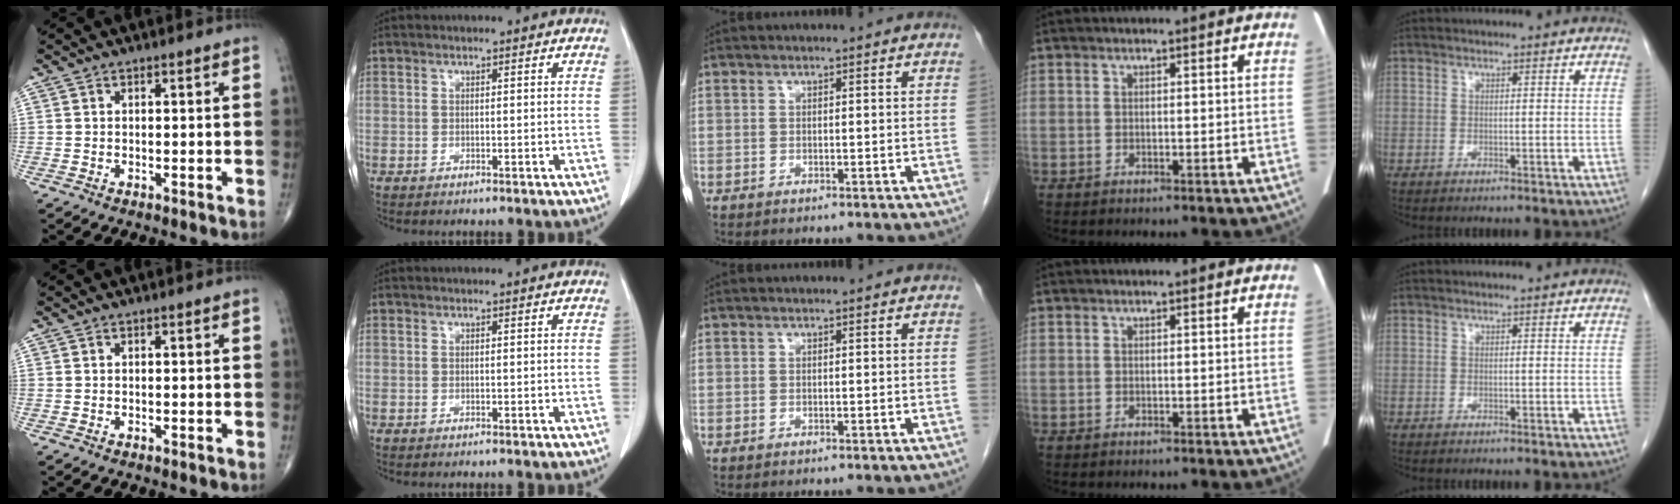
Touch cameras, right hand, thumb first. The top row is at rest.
{}